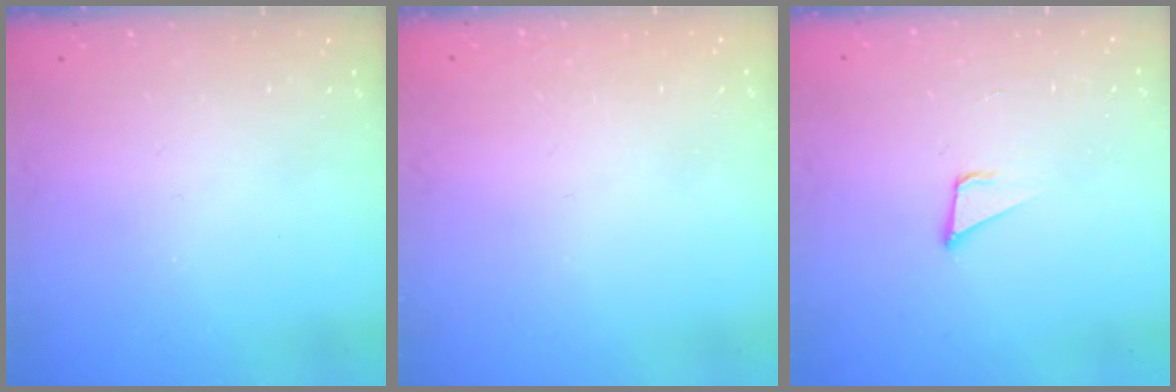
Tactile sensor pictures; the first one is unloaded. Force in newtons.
{"total": 1.6, "press": 1.6, "slide": 0.1}
{"total": 2.1, "press": 2.1, "slide": 0.1}